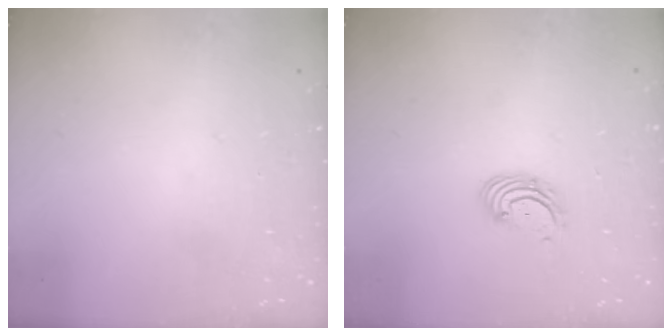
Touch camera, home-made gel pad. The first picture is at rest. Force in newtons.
{"total": 2.9, "press": 2.9, "slide": 0.3}